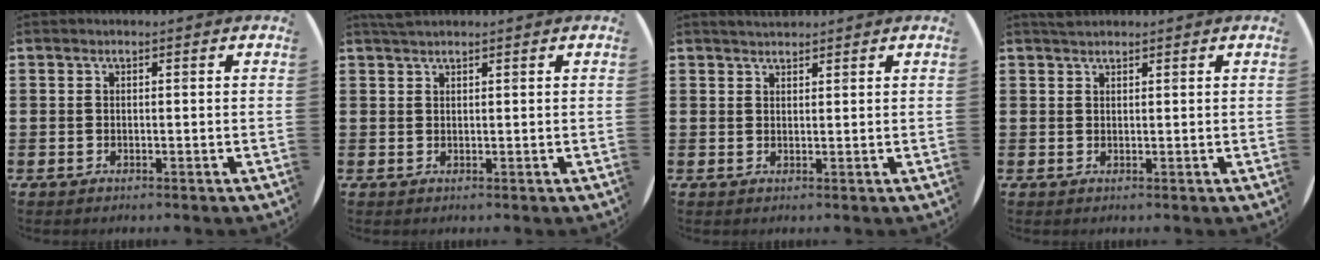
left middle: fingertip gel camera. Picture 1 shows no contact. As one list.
[{"total": 1.2, "force": [1.1, 0.0, 0.3], "torque": [-0.006, 0.003, 0.021]}, {"total": 1.6, "force": [1.5, 0.3, 0.2], "torque": [-0.005, 0.005, 0.028]}, {"total": 1.1, "force": [1.1, 0.3, 0.2], "torque": [-0.004, 0.003, 0.020]}]